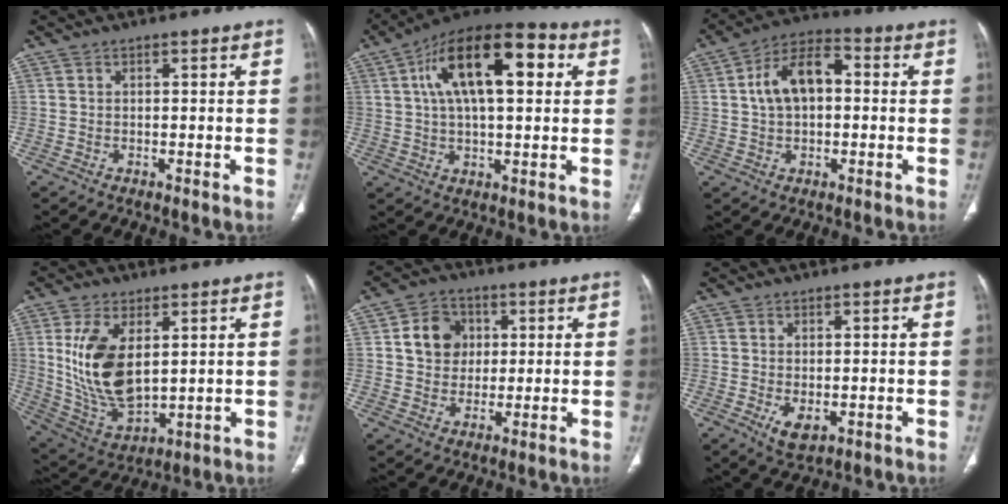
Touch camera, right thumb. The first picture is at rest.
{"total": 19.7, "force": [5.6, 8.8, 16.7], "torque": [-0.260, 0.020, 0.082]}
{"total": 10.8, "force": [1.2, 6.6, 8.4], "torque": [-0.146, 0.028, 0.013]}
{"total": 15.3, "force": [3.3, 8.3, 12.5], "torque": [-0.234, -0.020, 0.083]}
{"total": 9.4, "force": [1.7, 8.0, 4.7], "torque": [-0.049, 0.003, 0.023]}
{"total": 3.9, "force": [-1.1, 2.2, 3.1], "torque": [-0.053, -0.008, -0.009]}